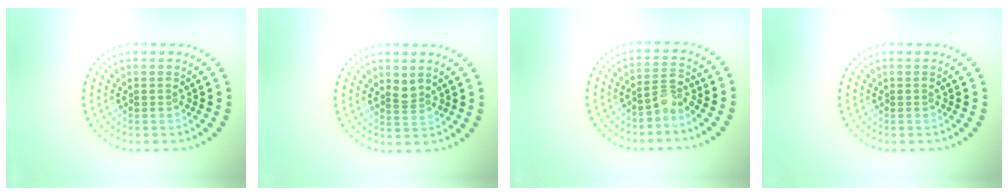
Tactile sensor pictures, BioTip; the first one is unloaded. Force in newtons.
{"total": 1.4, "press": 1.1, "slide": 0.9}
{"total": 2.0, "press": 1.5, "slide": 1.3}
{"total": 0.0}